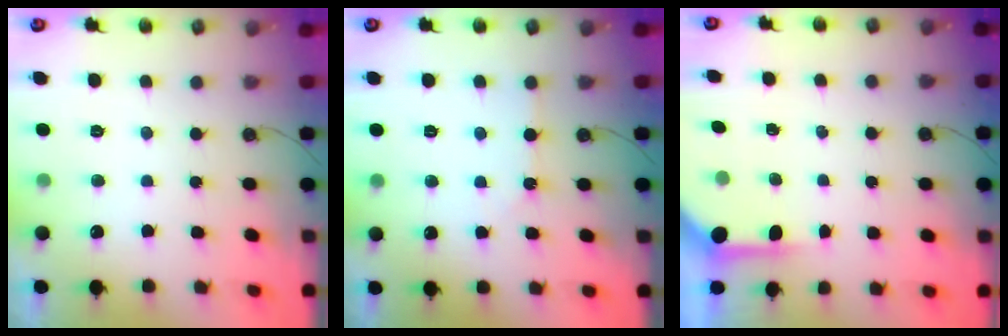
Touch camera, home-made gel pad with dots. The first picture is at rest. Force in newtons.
{"total": 1.8, "press": 1.8, "slide": 0.4}
{"total": 3.9, "press": 3.8, "slide": 0.3}